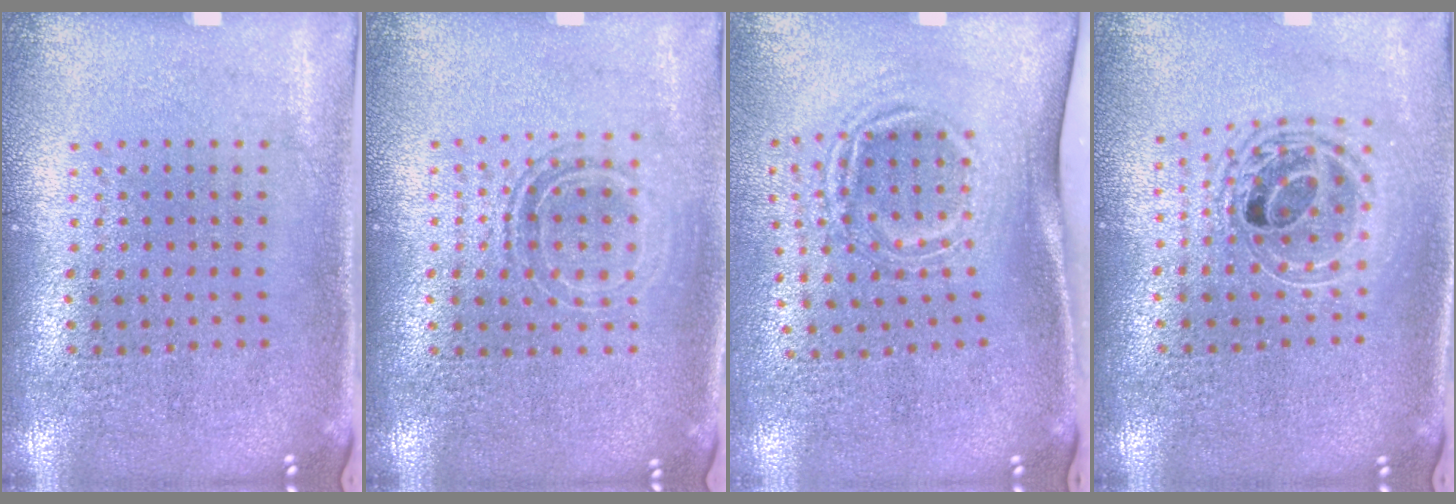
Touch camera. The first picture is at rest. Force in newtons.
{"total": 1.4, "press": 1.2, "slide": 0.8}
{"total": 1.7, "press": 1.2, "slide": 1.2}
{"total": 1.6, "press": 1.3, "slide": 0.9}